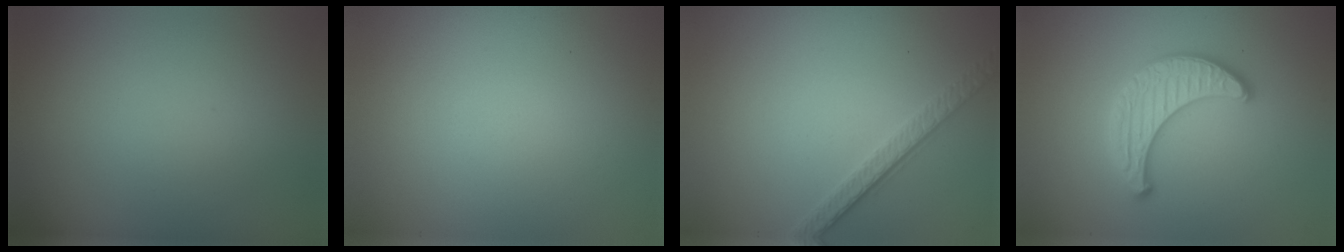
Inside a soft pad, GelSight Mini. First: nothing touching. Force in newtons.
{"total": 0.0}
{"total": 2.6, "press": 2.0, "slide": 1.7}
{"total": 3.3, "press": 3.3, "slide": 0.3}